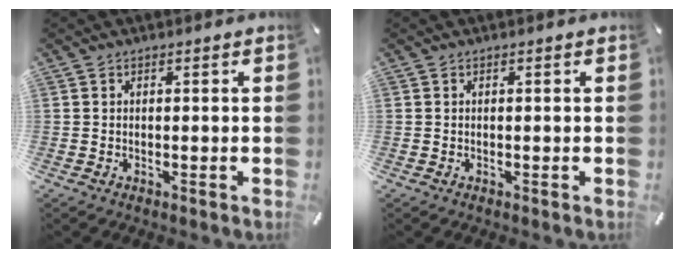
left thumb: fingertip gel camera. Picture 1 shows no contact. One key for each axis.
{"total": 0.0}